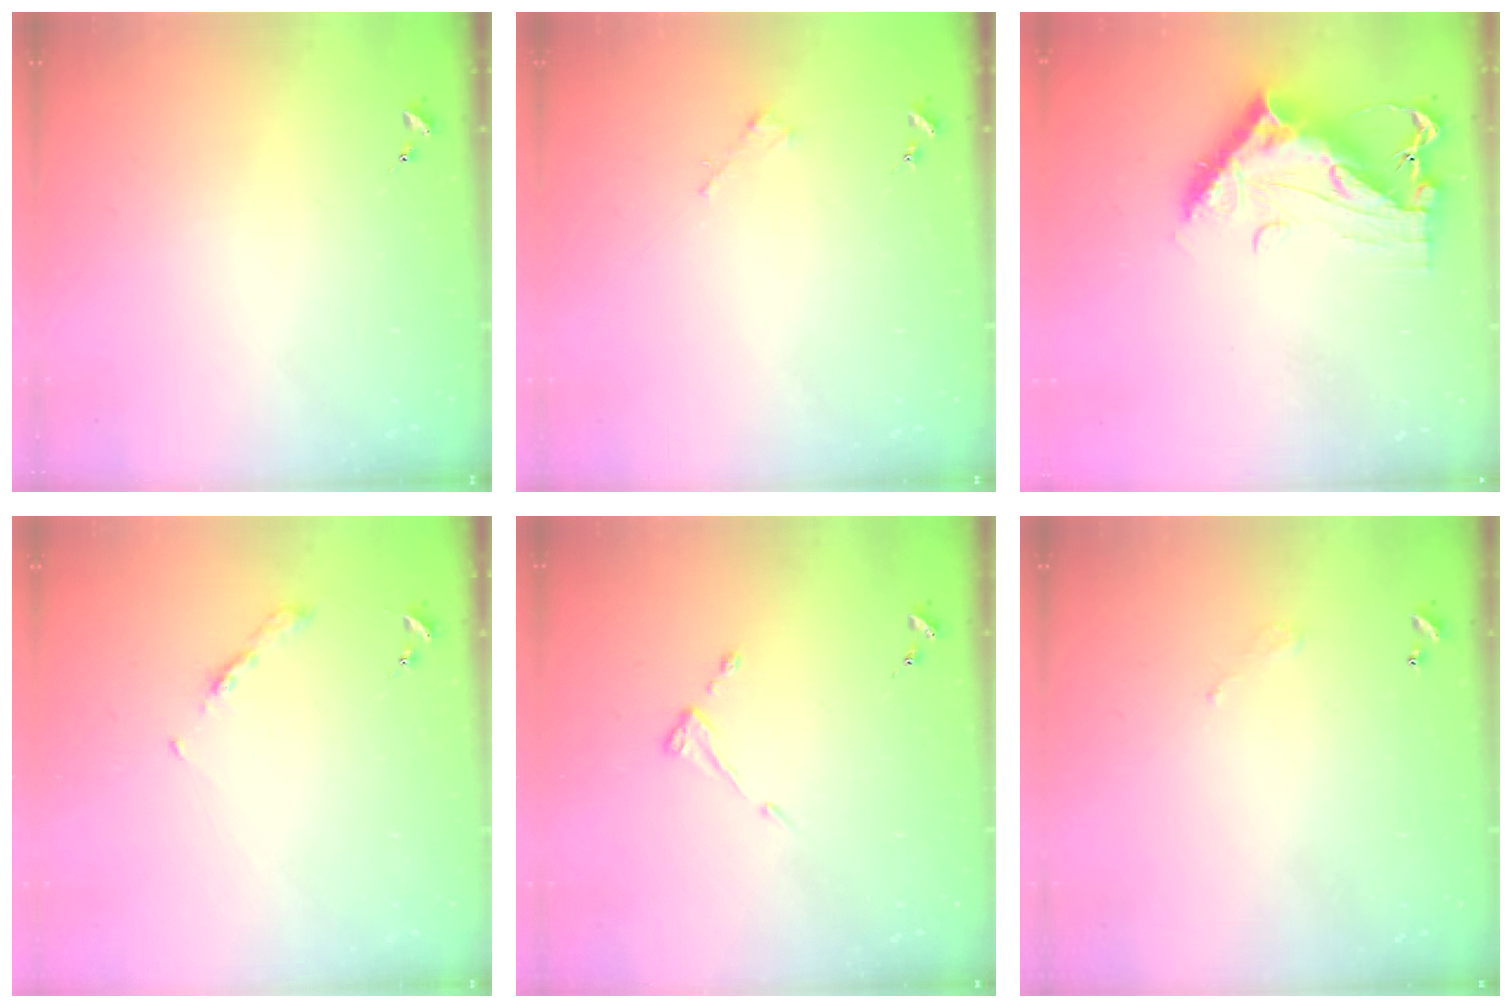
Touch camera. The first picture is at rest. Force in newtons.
{"total": 1.8, "press": 1.8, "slide": 0.2}
{"total": 13.7, "press": 13.6, "slide": 1.3}
{"total": 3.5, "press": 3.5, "slide": 0.4}
{"total": 4.3, "press": 4.3, "slide": 0.5}
{"total": 3.0, "press": 3.0, "slide": 0.2}